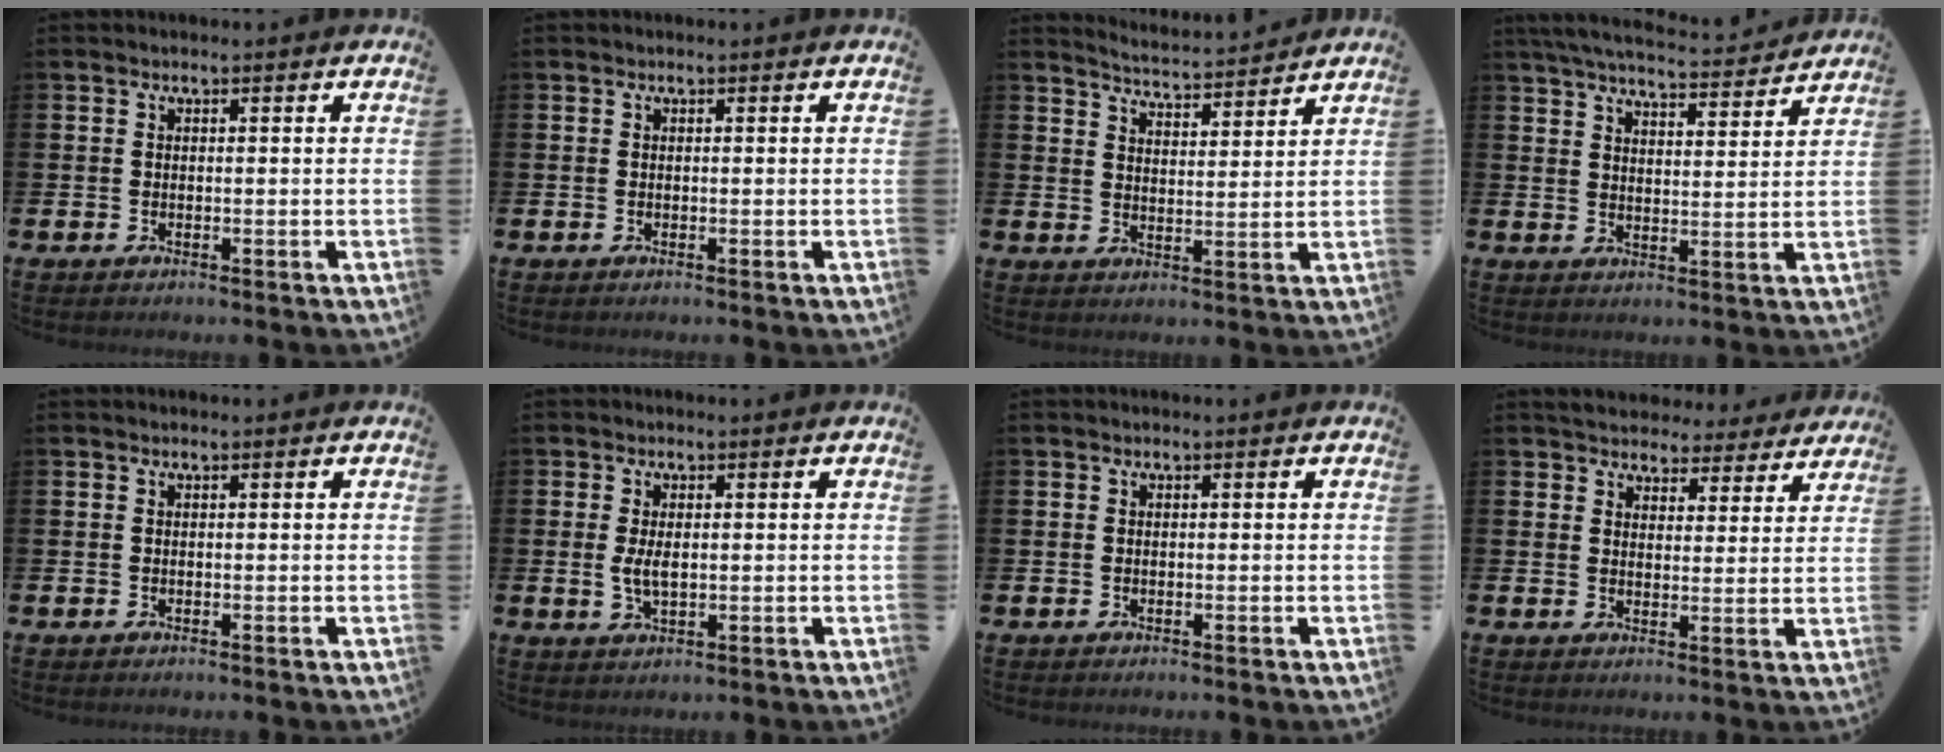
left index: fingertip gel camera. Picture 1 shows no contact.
{"total": 0.0}
{"total": 4.4, "force": [4.4, 0.0, 0.4], "torque": [-0.028, -0.038, 0.071]}
{"total": 6.0, "force": [5.8, 0.6, 1.4], "torque": [-0.048, -0.039, 0.102]}
{"total": 0.0}
{"total": 2.8, "force": [0.2, 1.3, 2.5], "torque": [-0.041, 0.000, 0.001]}
{"total": 0.0}
{"total": 4.5, "force": [4.3, 1.3, 0.1], "torque": [-0.022, -0.030, 0.076]}